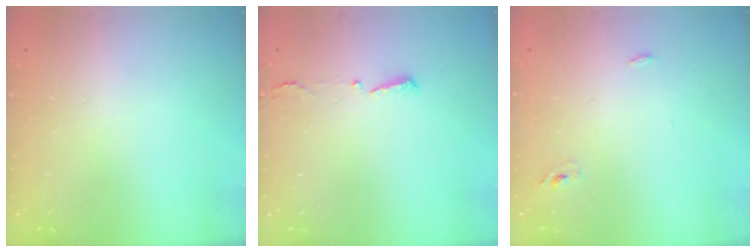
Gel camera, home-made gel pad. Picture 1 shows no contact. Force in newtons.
{"total": 2.9, "press": 2.8, "slide": 0.6}
{"total": 3.0, "press": 2.8, "slide": 1.1}